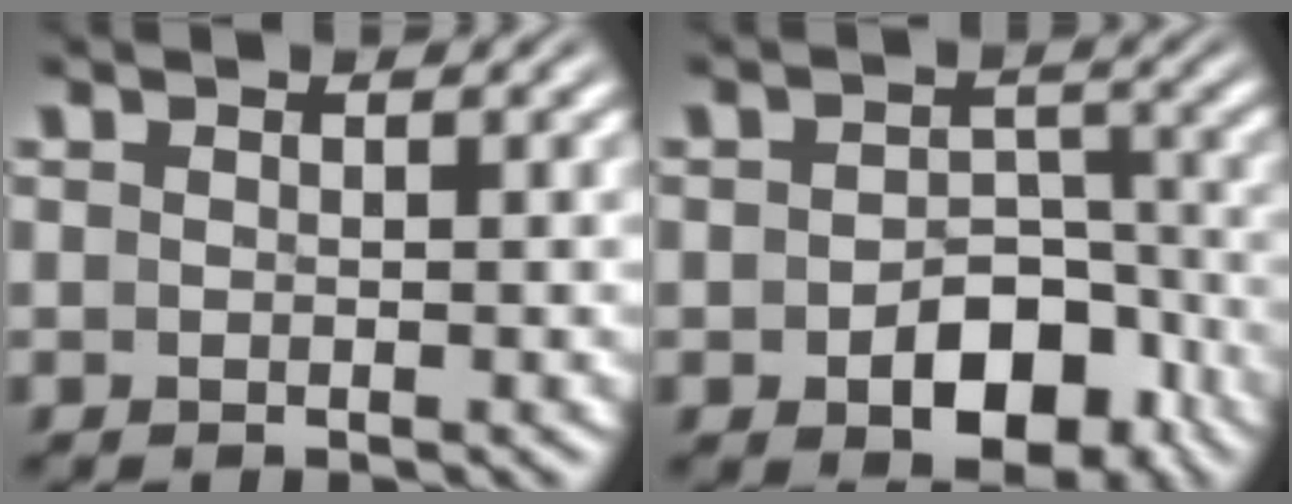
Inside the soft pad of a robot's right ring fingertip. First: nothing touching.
{"total": 5.2, "force": [-2.6, 3.2, 3.1], "torque": [-0.027, -0.017, -0.031]}